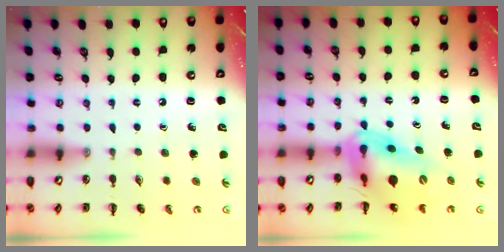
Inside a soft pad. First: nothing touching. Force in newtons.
{"total": 15.5, "press": 14.8, "slide": 4.5}